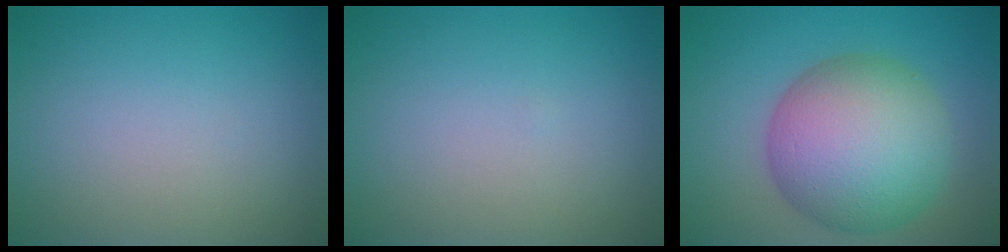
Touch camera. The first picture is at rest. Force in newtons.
{"total": 0.0}
{"total": 11.3, "press": 11.2, "slide": 0.4}